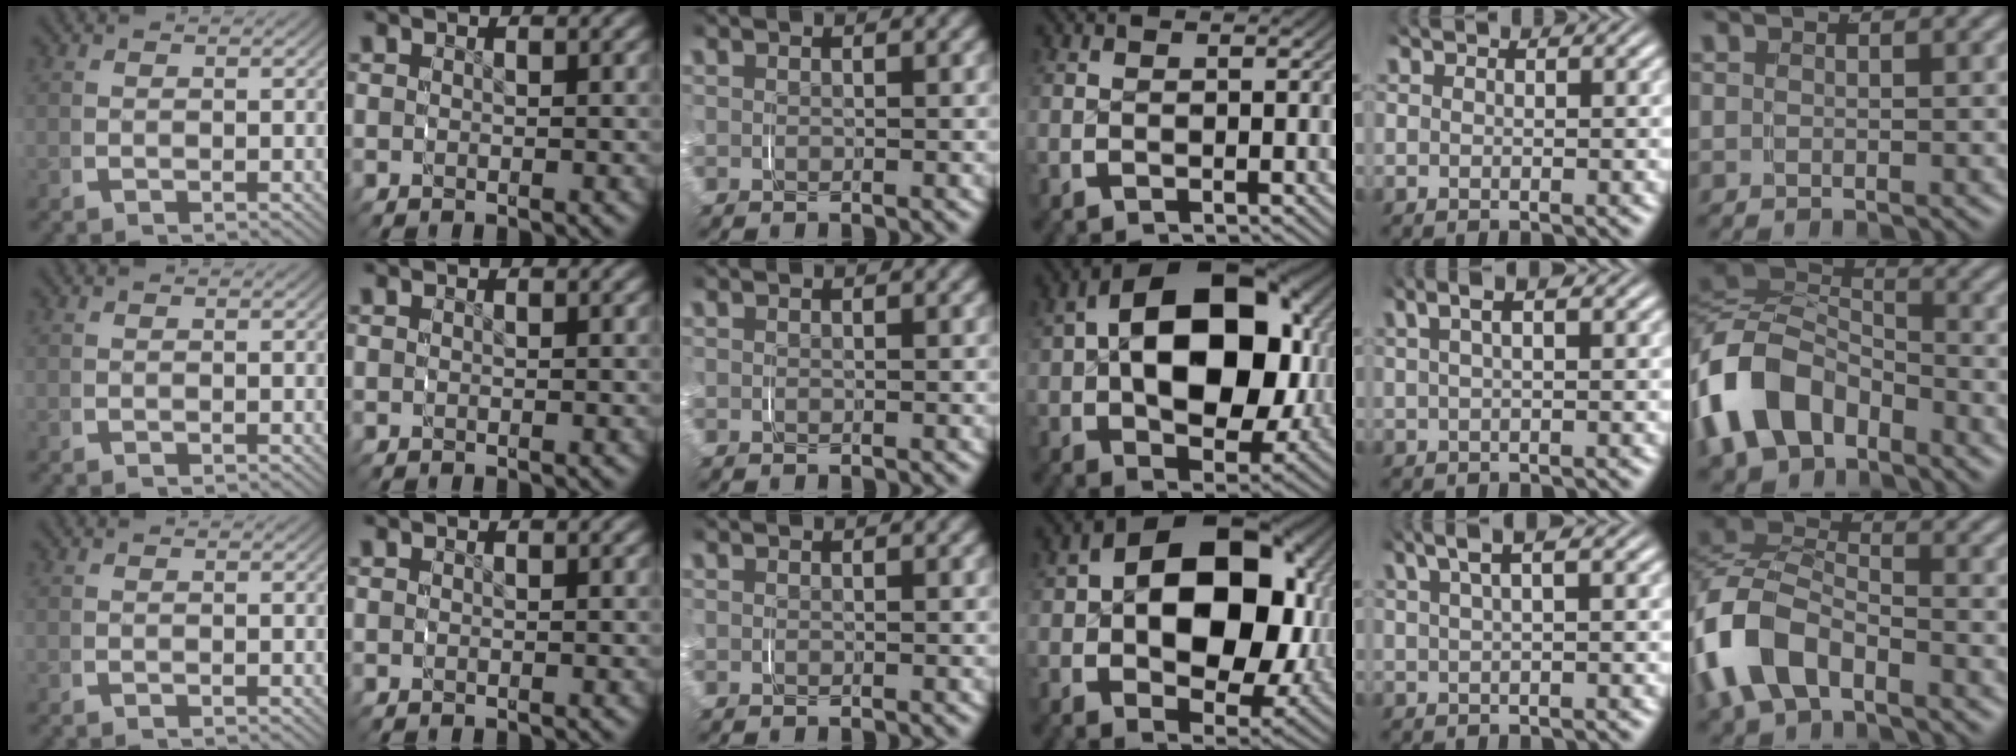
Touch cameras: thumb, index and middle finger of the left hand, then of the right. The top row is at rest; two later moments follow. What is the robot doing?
{"motion": "grasp_and_lifting", "object": "shorts"}